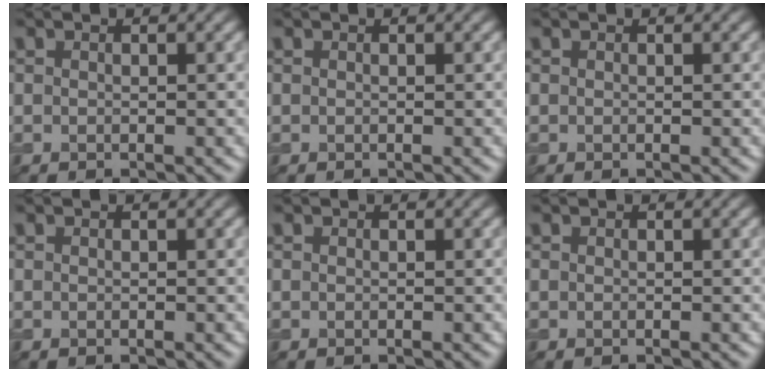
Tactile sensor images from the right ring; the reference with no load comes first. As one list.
[{"total": 0.0}, {"total": 0.0}, {"total": 0.0}, {"total": 0.0}, {"total": 0.0}]